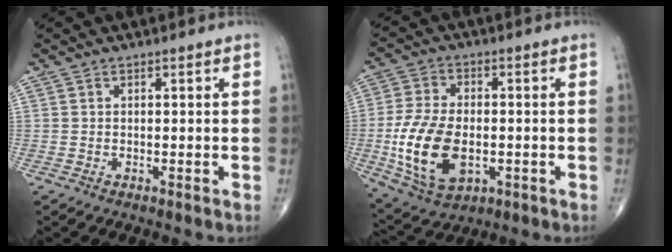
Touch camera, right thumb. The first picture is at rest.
{"total": 15.4, "force": [-2.8, 9.0, 12.1], "torque": [-0.235, -0.002, -0.040]}